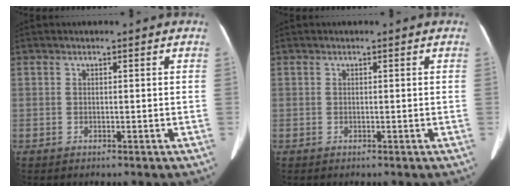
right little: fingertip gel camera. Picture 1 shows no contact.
{"total": 0.0}